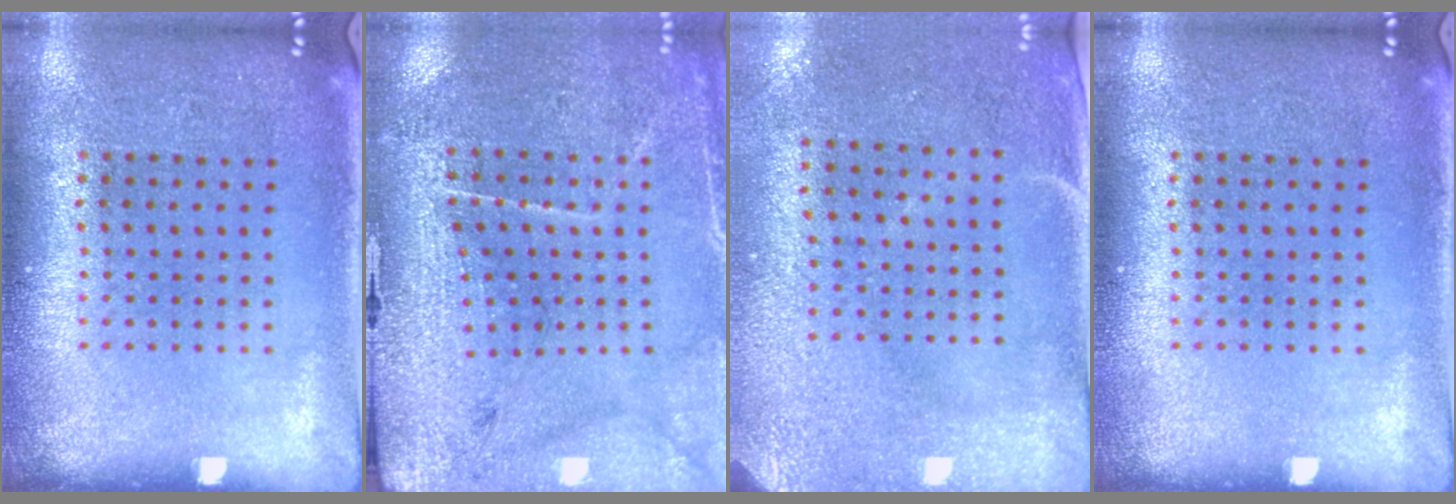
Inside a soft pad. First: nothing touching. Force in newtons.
{"total": 3.1, "press": 3.1, "slide": 0.1}
{"total": 2.9, "press": 2.4, "slide": 1.6}
{"total": 0.0}